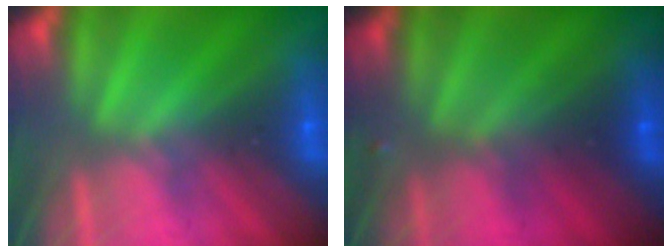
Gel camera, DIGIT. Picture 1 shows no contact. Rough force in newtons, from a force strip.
{"total": 1.9}